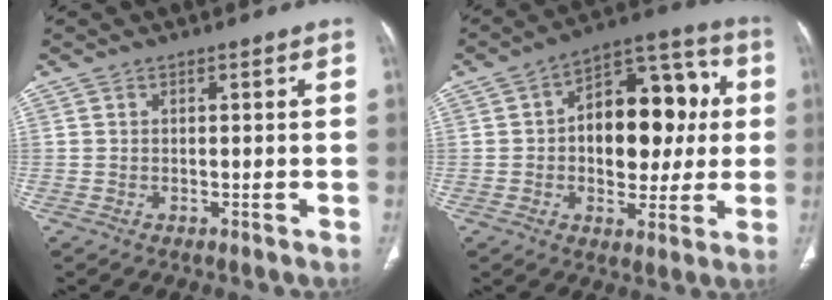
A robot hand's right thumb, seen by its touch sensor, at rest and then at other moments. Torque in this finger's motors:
{"motor_torque": [-0.47, 1.59, 0.42, 0.39, 0.34]}